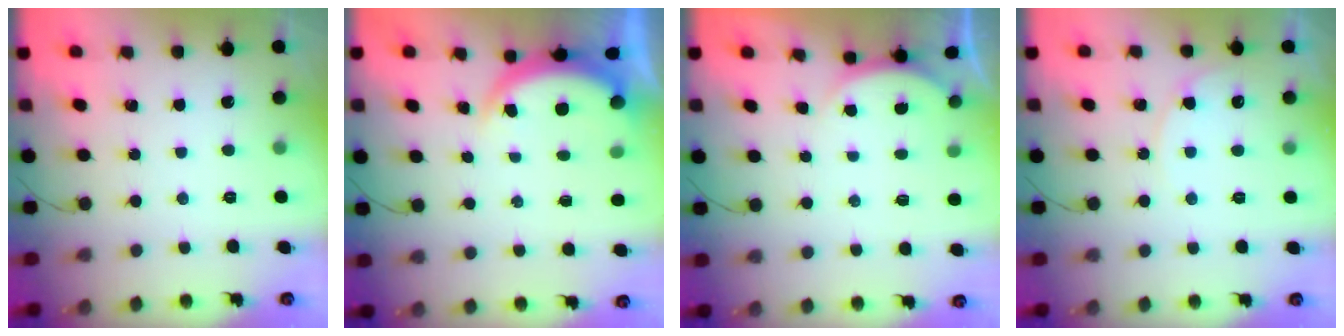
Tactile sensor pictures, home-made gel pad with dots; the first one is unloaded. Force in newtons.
{"total": 4.9, "press": 4.8, "slide": 0.8}
{"total": 2.3, "press": 2.2, "slide": 0.6}
{"total": 4.8, "press": 4.8, "slide": 0.5}